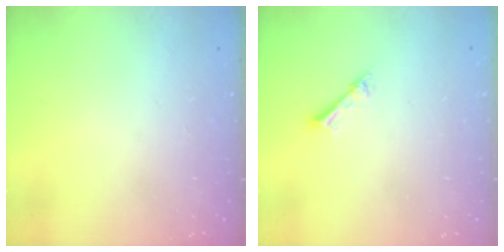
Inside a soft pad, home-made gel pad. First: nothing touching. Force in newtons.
{"total": 1.5, "press": 1.5, "slide": 0.1}